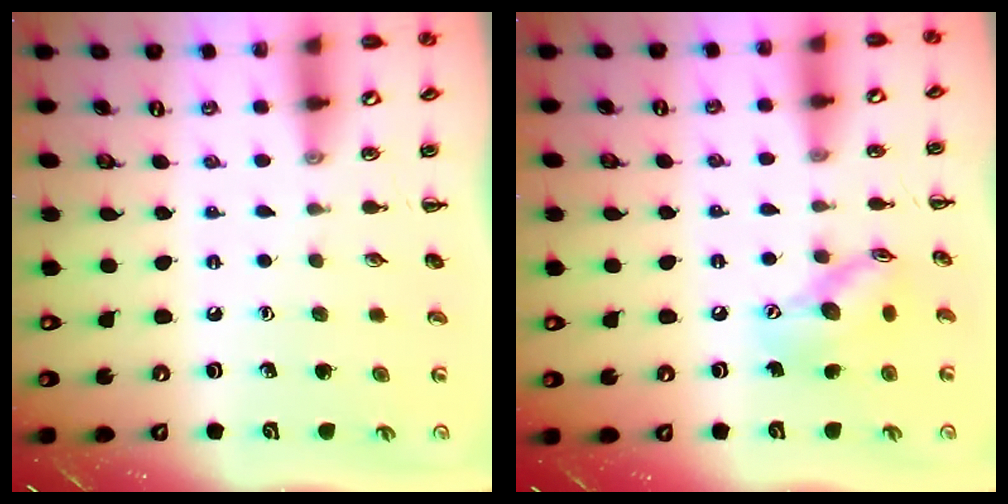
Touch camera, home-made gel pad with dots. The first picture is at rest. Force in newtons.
{"total": 11.7, "press": 11.7, "slide": 1.2}